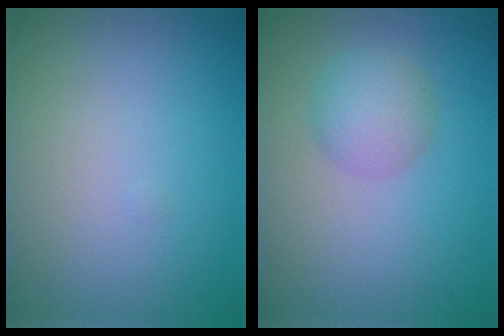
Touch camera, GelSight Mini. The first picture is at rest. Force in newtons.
{"total": 2.9, "press": 2.9, "slide": 0.1}